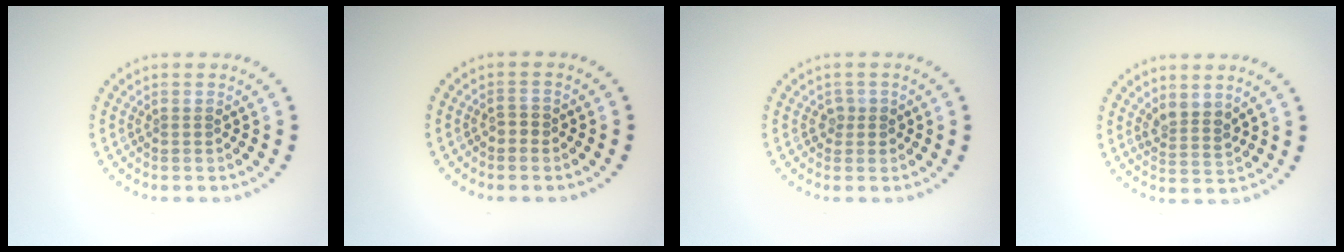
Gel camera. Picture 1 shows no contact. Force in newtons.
{"total": 1.0, "press": 0.9, "slide": 0.3}
{"total": 1.3, "press": 1.0, "slide": 0.8}
{"total": 2.2, "press": 1.7, "slide": 1.4}